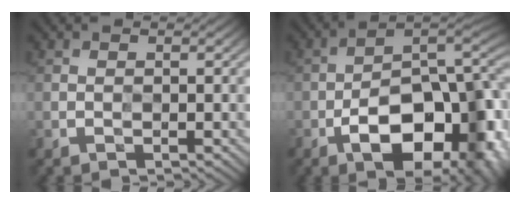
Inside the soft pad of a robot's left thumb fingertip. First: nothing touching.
{"total": 15.9, "force": [-6.6, 7.9, 12.1], "torque": [-0.157, -0.010, -0.099]}